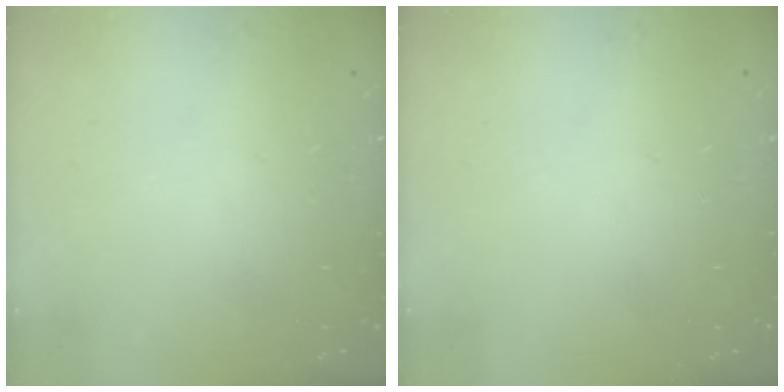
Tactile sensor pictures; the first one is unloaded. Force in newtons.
{"total": 0.0}